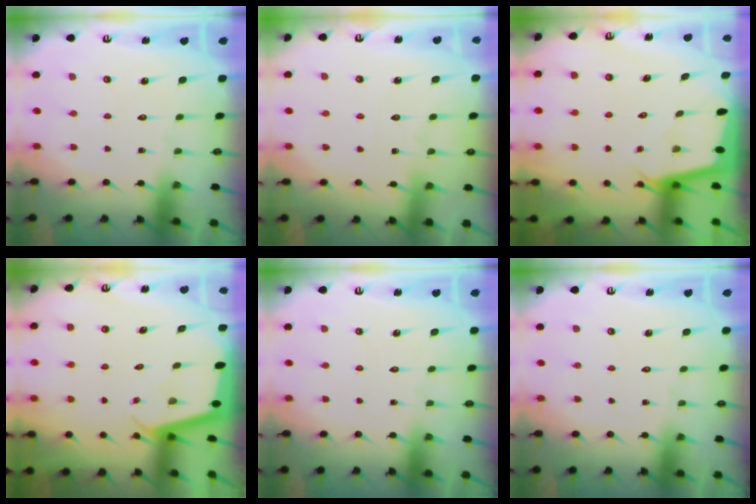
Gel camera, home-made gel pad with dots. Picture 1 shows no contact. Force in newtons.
{"total": 4.1, "press": 4.1, "slide": 0.6}
{"total": 1.9, "press": 1.9, "slide": 0.1}
{"total": 1.9, "press": 1.9, "slide": 0.0}
{"total": 0.0}
{"total": 0.0}